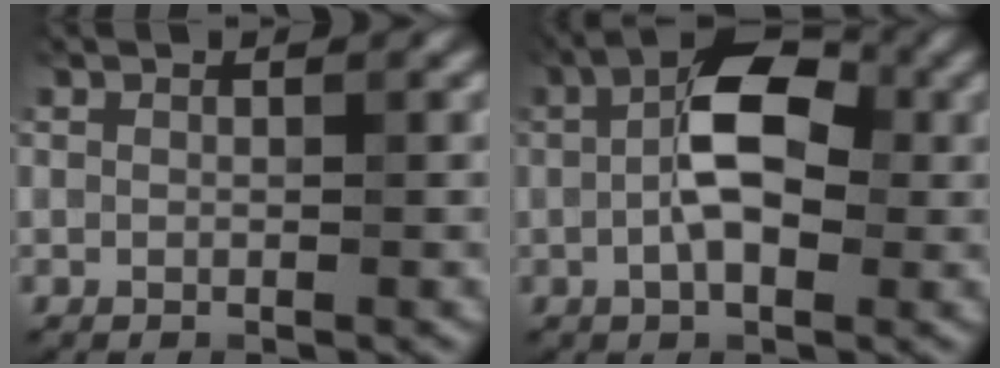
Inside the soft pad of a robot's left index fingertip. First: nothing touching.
{"total": 6.9, "force": [0.0, 3.5, 6.0], "torque": [-0.108, 0.011, -0.011]}